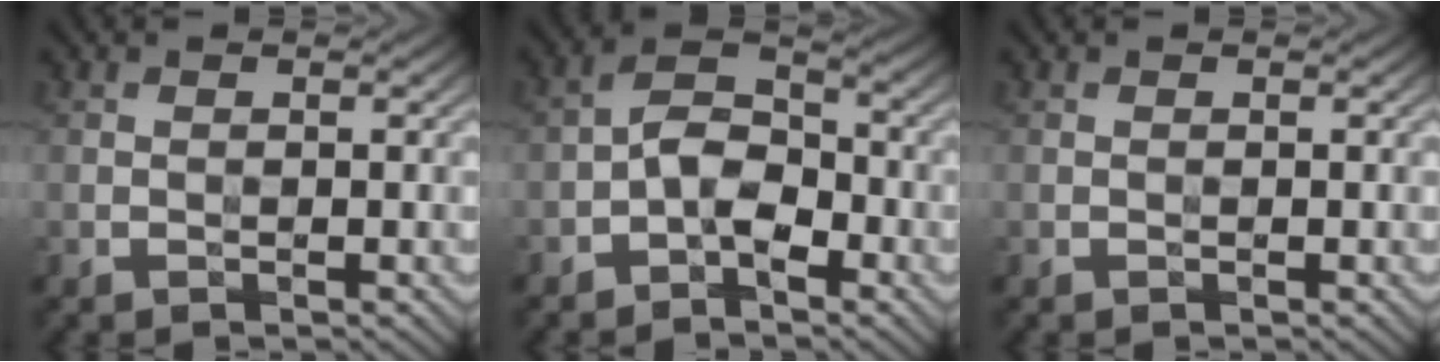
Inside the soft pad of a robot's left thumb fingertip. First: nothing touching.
{"total": 5.4, "force": [-2.4, 3.0, 3.8], "torque": [-0.062, 0.017, -0.054]}
{"total": 0.0}